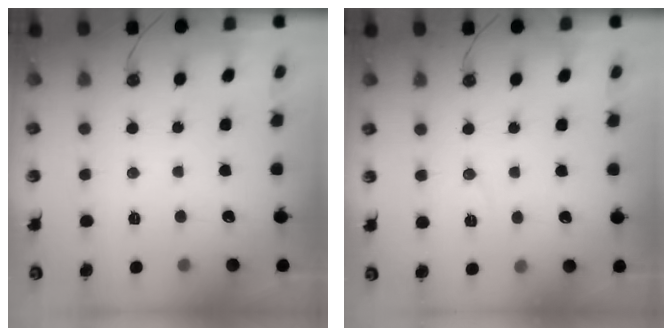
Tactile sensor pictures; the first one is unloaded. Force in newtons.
{"total": 6.0, "press": 4.0, "slide": 4.5}